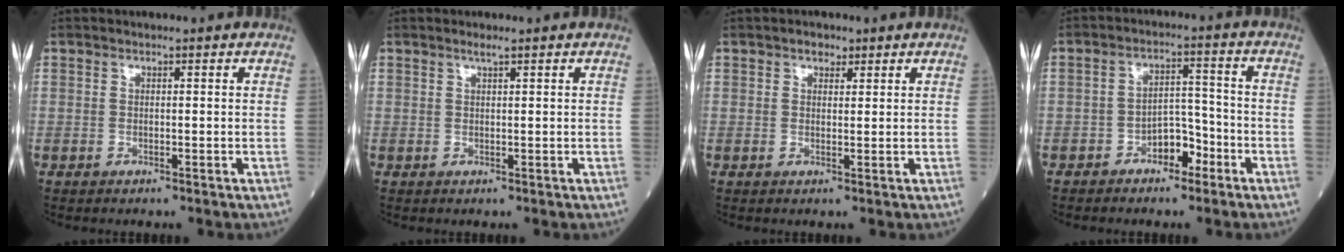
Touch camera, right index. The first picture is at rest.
{"total": 0.9, "force": [0.7, -0.1, 0.6], "torque": [-0.013, -0.001, 0.014]}
{"total": 1.6, "force": [1.1, 1.1, 0.7], "torque": [-0.009, 0.002, 0.014]}
{"total": 4.9, "force": [-3.0, 2.5, 3.0], "torque": [-0.043, 0.019, -0.052]}